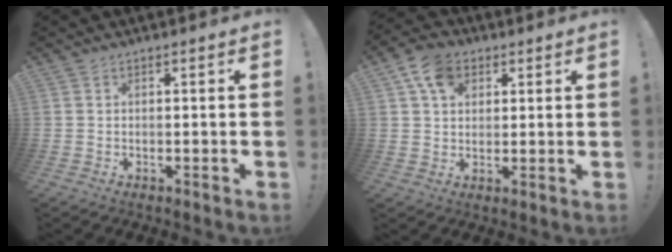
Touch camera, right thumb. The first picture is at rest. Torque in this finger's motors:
{"motor_torque": [0.60, 0.51, -0.01, -0.14, 0.00]}